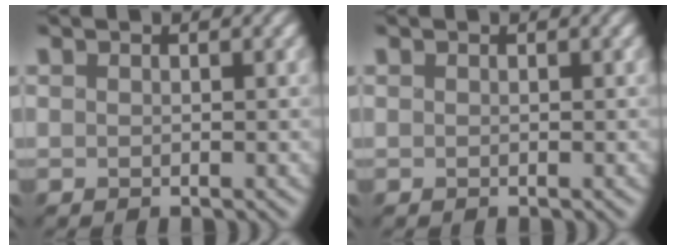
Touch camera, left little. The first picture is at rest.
{"total": 0.0}